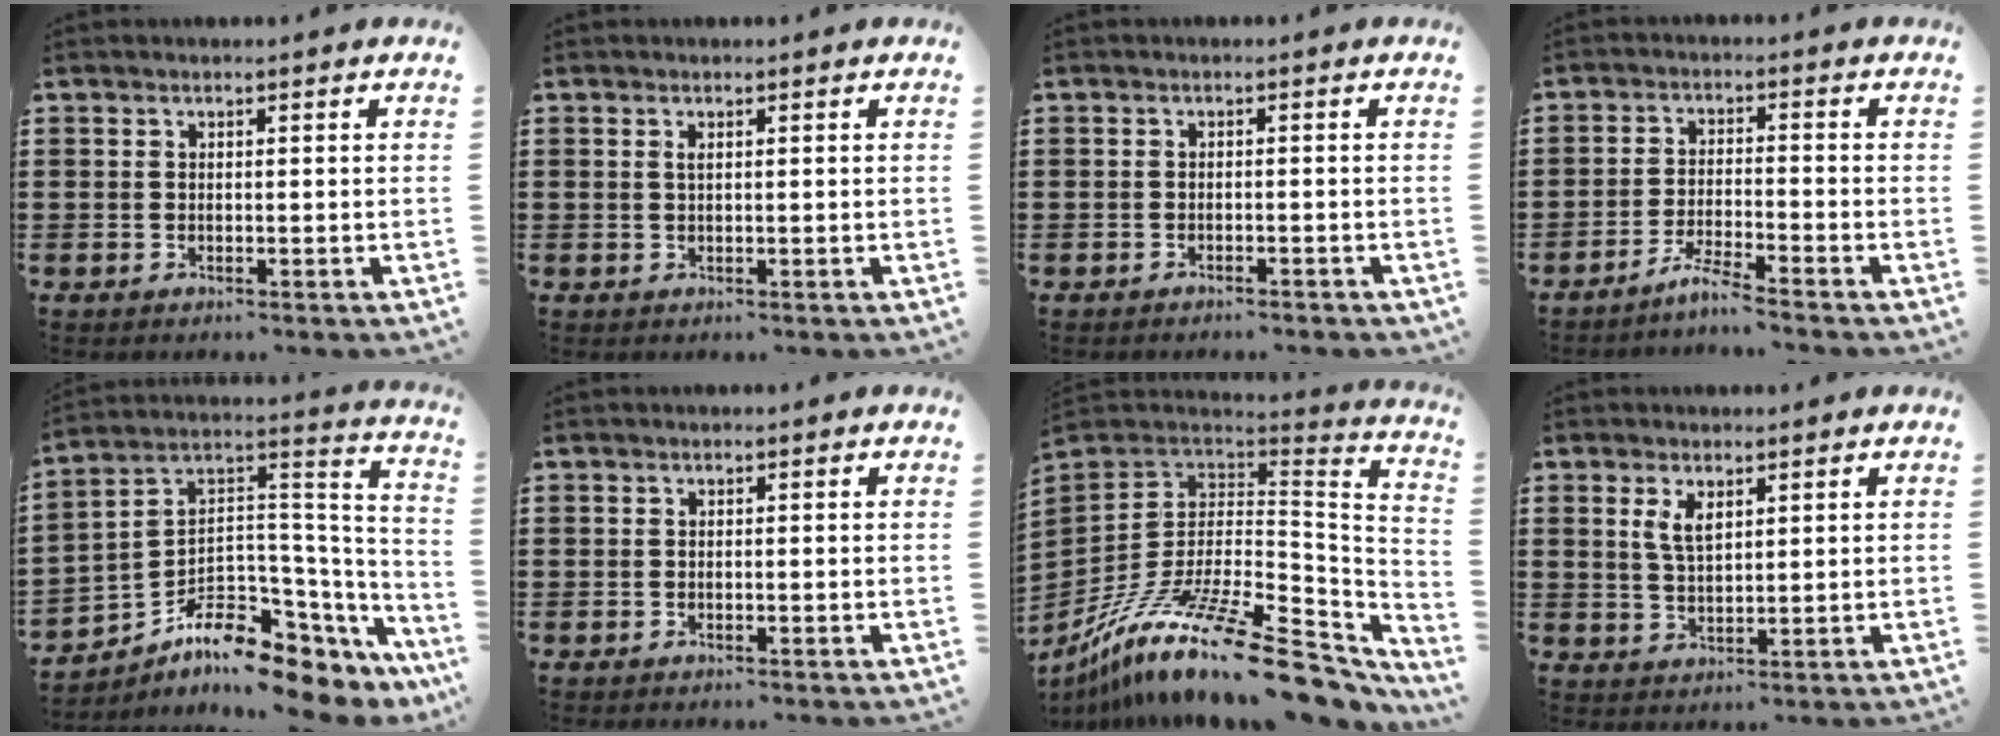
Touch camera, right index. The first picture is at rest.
{"total": 0.6, "force": [0.3, 0.1, 0.6], "torque": [-0.013, 0.000, 0.006]}
{"total": 0.9, "force": [-0.9, 0.1, 0.2], "torque": [-0.007, -0.002, -0.019]}
{"total": 3.7, "force": [-3.5, -0.6, 1.3], "torque": [-0.029, -0.004, -0.070]}
{"total": 8.7, "force": [-5.4, 4.4, 5.1], "torque": [-0.123, -0.016, -0.105]}
{"total": 0.0}
{"total": 20.6, "force": [-12.5, 6.5, 15.1], "torque": [-0.269, 0.043, -0.207]}
{"total": 3.4, "force": [1.7, 1.5, 2.5], "torque": [-0.054, 0.005, 0.030]}